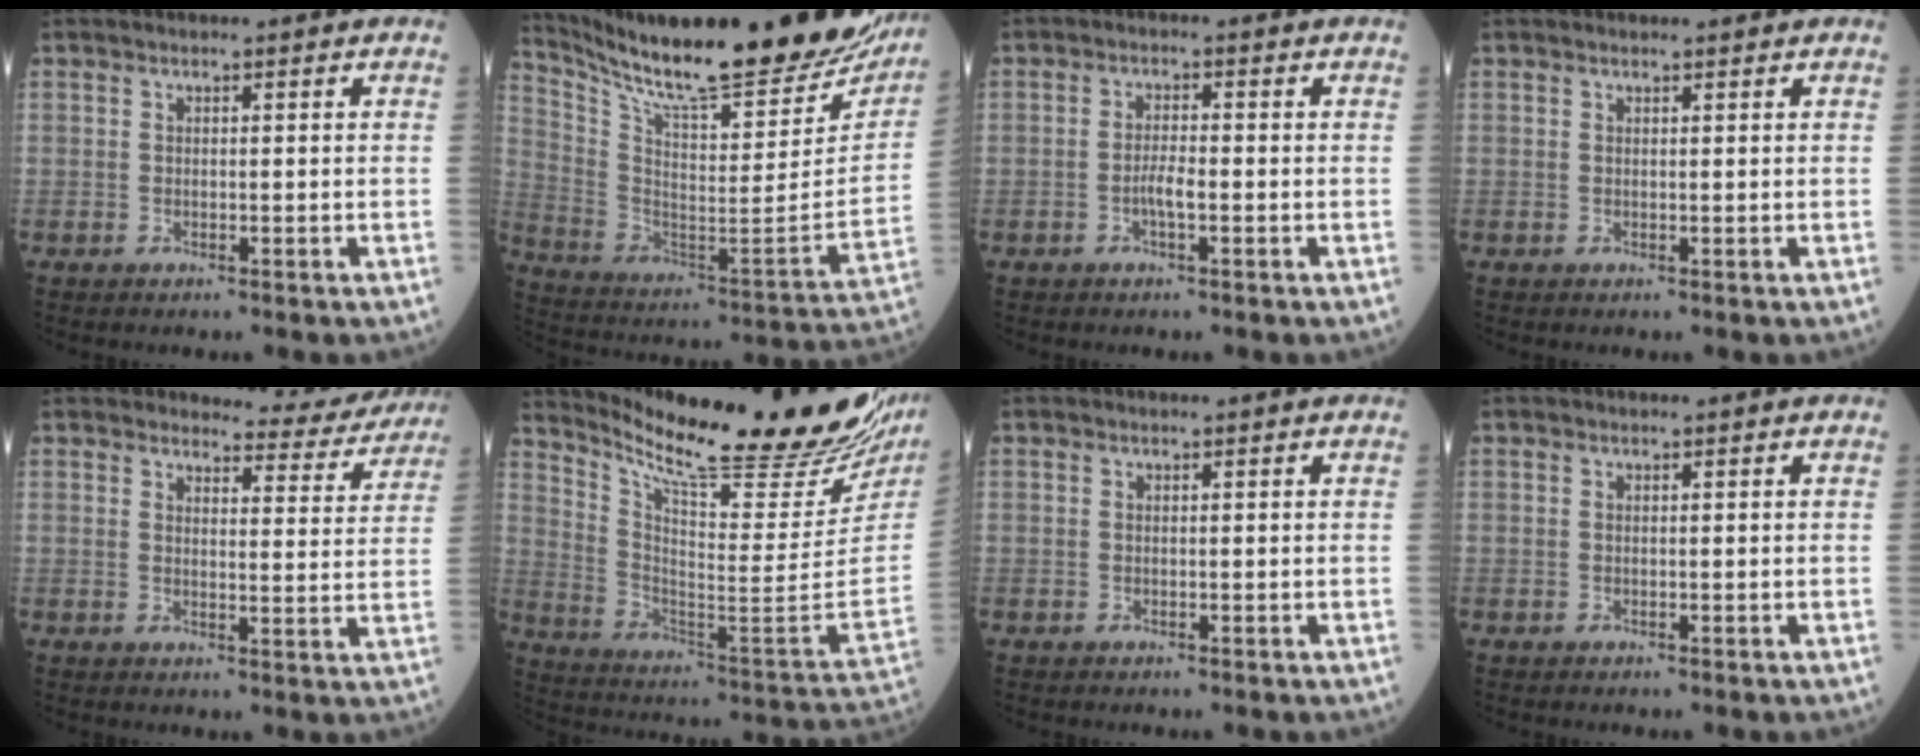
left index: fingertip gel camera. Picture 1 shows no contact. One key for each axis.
{"total": 32.2, "fx": 27.8, "fy": 4.6, "fz": 15.7, "tx": -0.271, "ty": -0.090, "tz": 0.390}
{"total": 2.5, "fx": -1.0, "fy": 0.4, "fz": 2.3, "tx": -0.044, "ty": 0.000, "tz": -0.021}
{"total": 0.7, "fx": 0.7, "fy": 0.1, "fz": 0.1, "tx": -0.007, "ty": 0.002, "tz": 0.009}
{"total": 9.0, "fx": 8.9, "fy": 1.7, "fz": 0.3, "tx": 0.009, "ty": -0.027, "tz": 0.090}
{"total": 28.7, "fx": 24.4, "fy": 2.7, "fz": 14.8, "tx": -0.249, "ty": -0.095, "tz": 0.341}
{"total": 0.0}
{"total": 0.0}